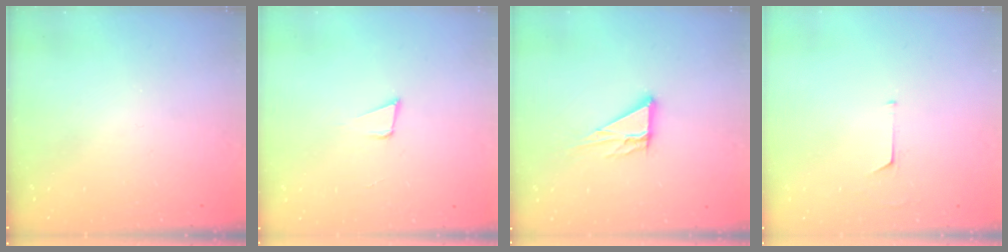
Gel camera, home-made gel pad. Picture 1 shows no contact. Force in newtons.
{"total": 3.1, "press": 1.7, "slide": 2.6}
{"total": 7.0, "press": 7.0, "slide": 0.5}
{"total": 3.9, "press": 3.8, "slide": 0.3}